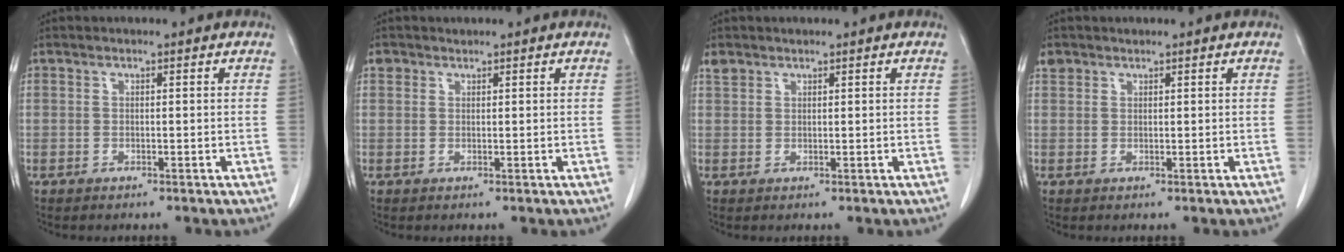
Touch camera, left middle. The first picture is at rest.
{"total": 1.0, "force": [0.8, 0.6, 0.0], "torque": [0.001, 0.006, 0.012]}
{"total": 1.4, "force": [1.2, 0.6, 0.1], "torque": [-0.005, 0.008, 0.025]}
{"total": 1.3, "force": [1.1, 0.7, 0.0], "torque": [0.002, 0.007, 0.018]}